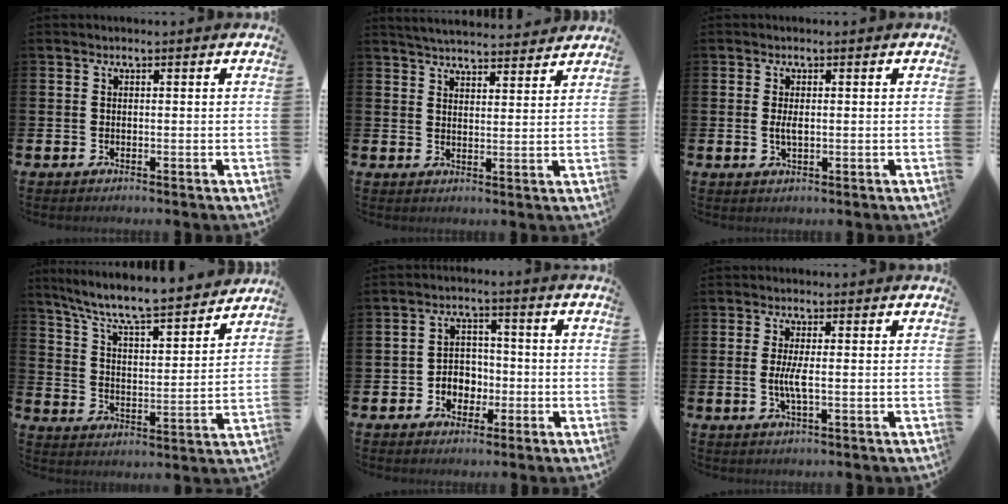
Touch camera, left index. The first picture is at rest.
{"total": 4.2, "force": [4.2, 0.3, 0.2], "torque": [-0.014, -0.026, 0.075]}
{"total": 1.8, "force": [0.1, 0.7, 1.6], "torque": [-0.033, 0.002, 0.001]}
{"total": 8.2, "force": [7.6, 0.7, 3.0], "torque": [-0.089, -0.060, 0.125]}
{"total": 3.8, "force": [-1.2, 3.4, 1.2], "torque": [-0.025, 0.004, -0.032]}
{"total": 2.7, "force": [-0.2, 0.3, 2.7], "torque": [-0.058, -0.001, -0.004]}